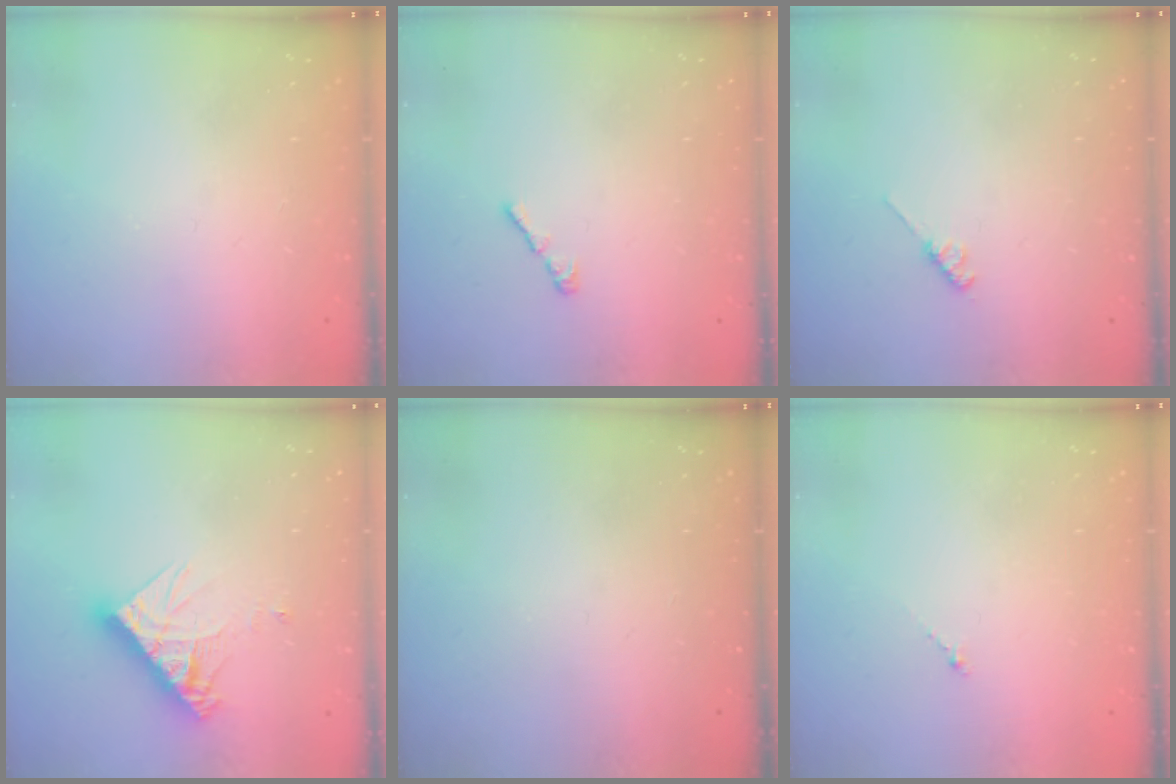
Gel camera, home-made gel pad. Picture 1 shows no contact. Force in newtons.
{"total": 2.2, "press": 2.1, "slide": 0.6}
{"total": 2.6, "press": 2.5, "slide": 0.4}
{"total": 11.9, "press": 11.8, "slide": 1.0}
{"total": 0.0}
{"total": 0.7, "press": 0.6, "slide": 0.4}